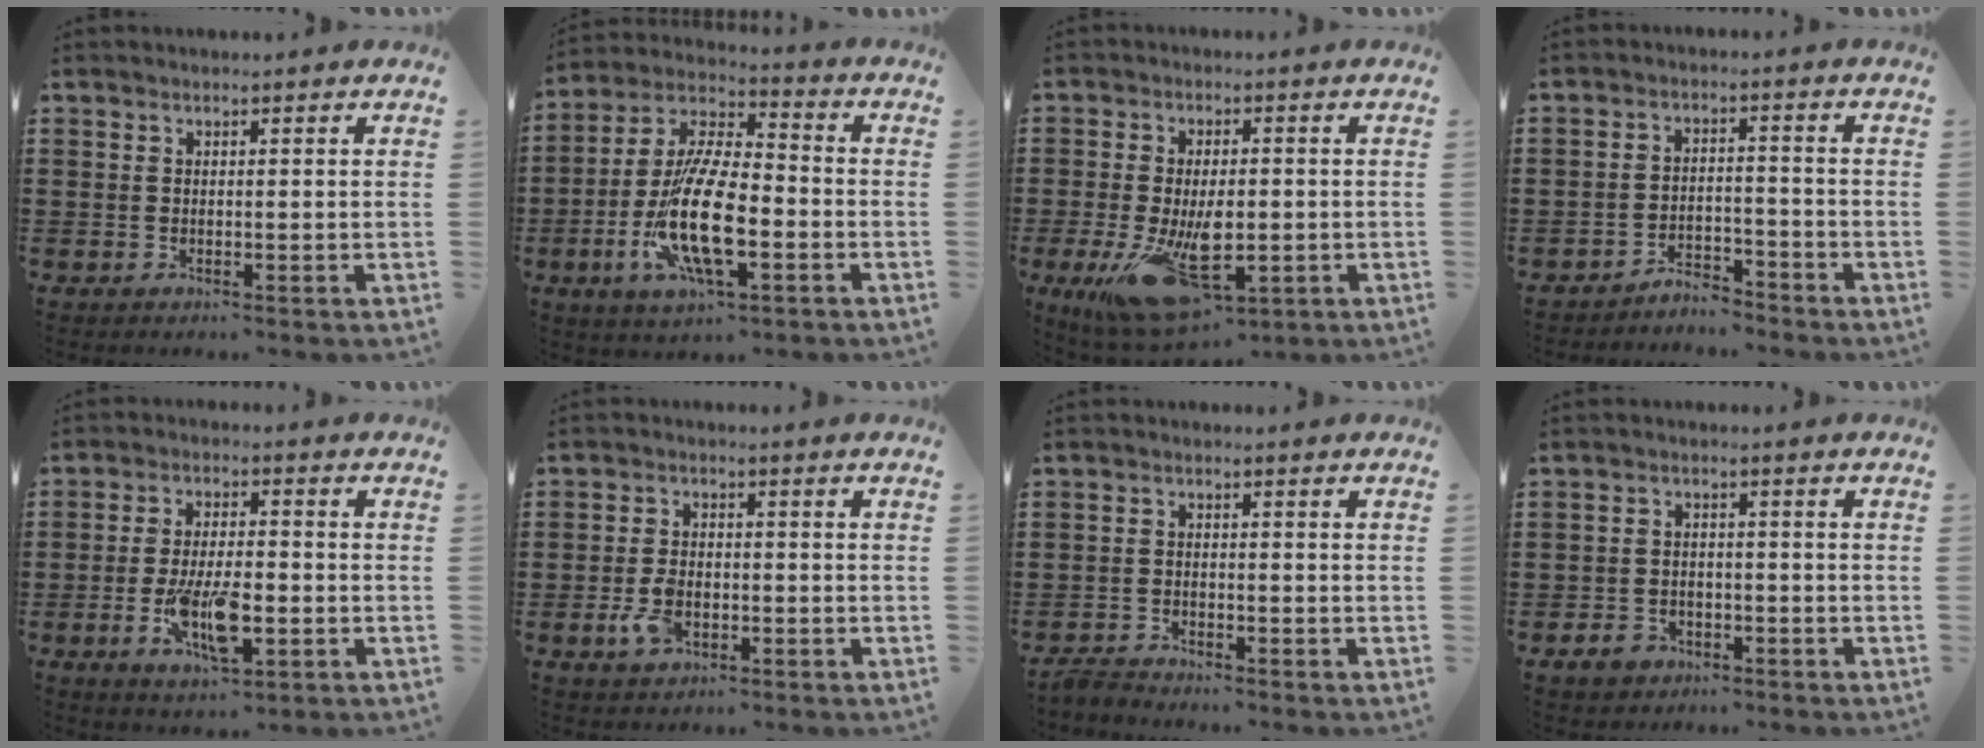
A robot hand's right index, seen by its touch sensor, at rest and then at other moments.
{"total": 14.2, "force": [-4.3, 5.3, 12.4], "torque": [-0.276, -0.008, -0.085]}
{"total": 13.0, "force": [-3.5, 6.2, 10.9], "torque": [-0.201, -0.012, -0.055]}
{"total": 3.6, "force": [-3.6, 0.4, 0.0], "torque": [-0.006, 0.003, -0.076]}
{"total": 9.5, "force": [-2.8, 3.7, 8.3], "torque": [-0.174, -0.009, -0.050]}
{"total": 4.6, "force": [-1.7, 2.7, 3.3], "torque": [-0.078, -0.001, -0.033]}
{"total": 2.0, "force": [-2.0, 0.2, -0.1], "torque": [-0.003, 0.002, -0.042]}
{"total": 2.7, "force": [-2.1, 1.7, 0.7], "torque": [-0.017, 0.006, -0.042]}